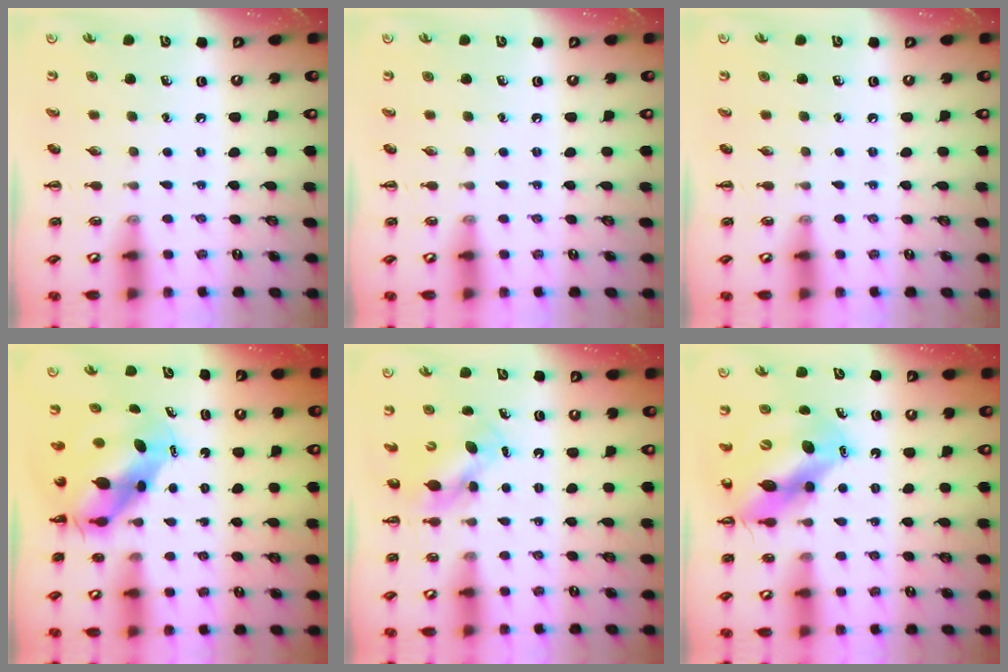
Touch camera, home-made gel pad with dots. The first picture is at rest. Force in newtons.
{"total": 0.0}
{"total": 0.0}
{"total": 7.8, "press": 7.5, "slide": 2.0}
{"total": 5.6, "press": 5.6, "slide": 0.6}
{"total": 12.9, "press": 12.4, "slide": 3.6}